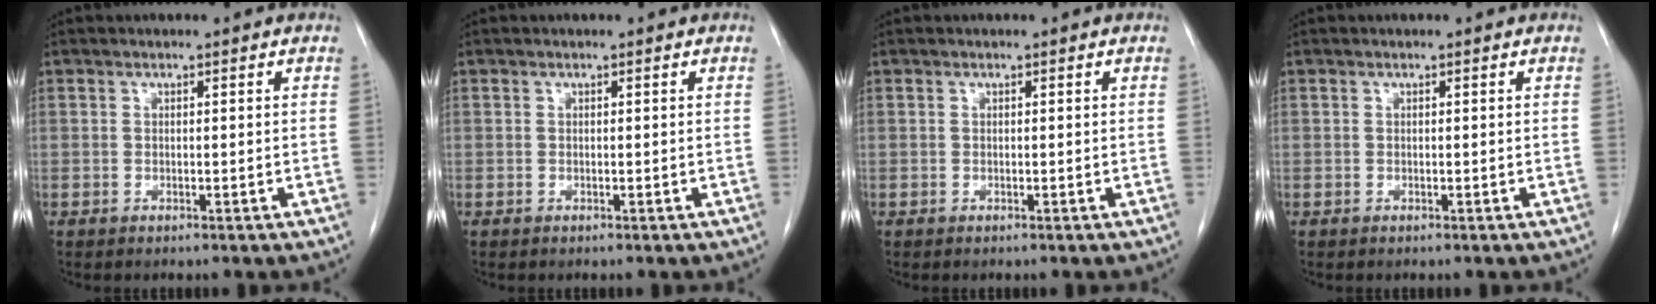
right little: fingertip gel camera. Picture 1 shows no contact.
{"total": 0.0}
{"total": 0.0}
{"total": 0.0}